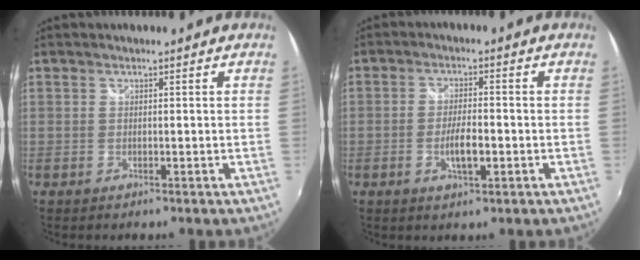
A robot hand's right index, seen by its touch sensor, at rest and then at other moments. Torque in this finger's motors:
{"motor_torque": [0.03, 0.06, 0.31, 0.03]}